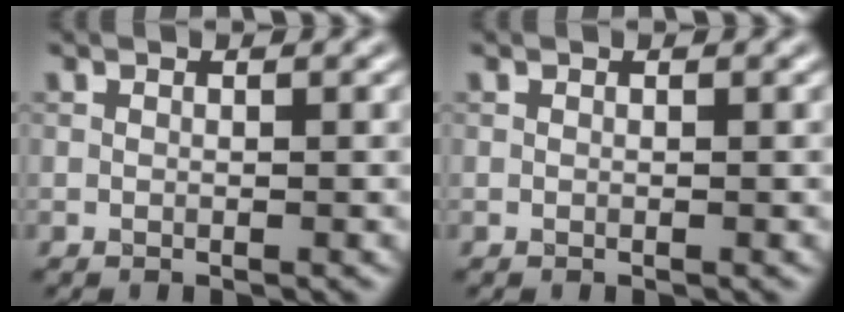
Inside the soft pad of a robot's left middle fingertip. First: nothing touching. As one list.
[{"total": 0.0}]